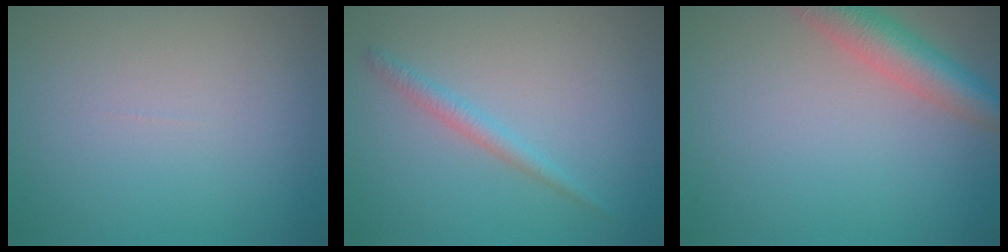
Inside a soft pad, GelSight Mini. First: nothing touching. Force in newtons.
{"total": 1.6, "press": 1.6, "slide": 0.2}
{"total": 4.7, "press": 4.7, "slide": 0.2}